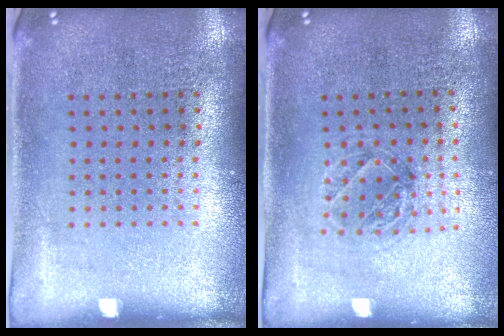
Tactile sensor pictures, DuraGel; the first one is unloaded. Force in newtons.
{"total": 1.1, "press": 1.1, "slide": 0.2}